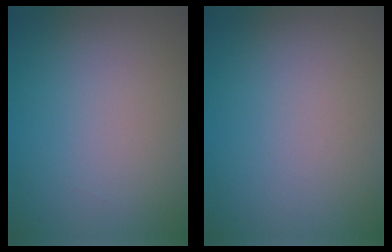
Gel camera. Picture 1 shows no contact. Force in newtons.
{"total": 0.0}